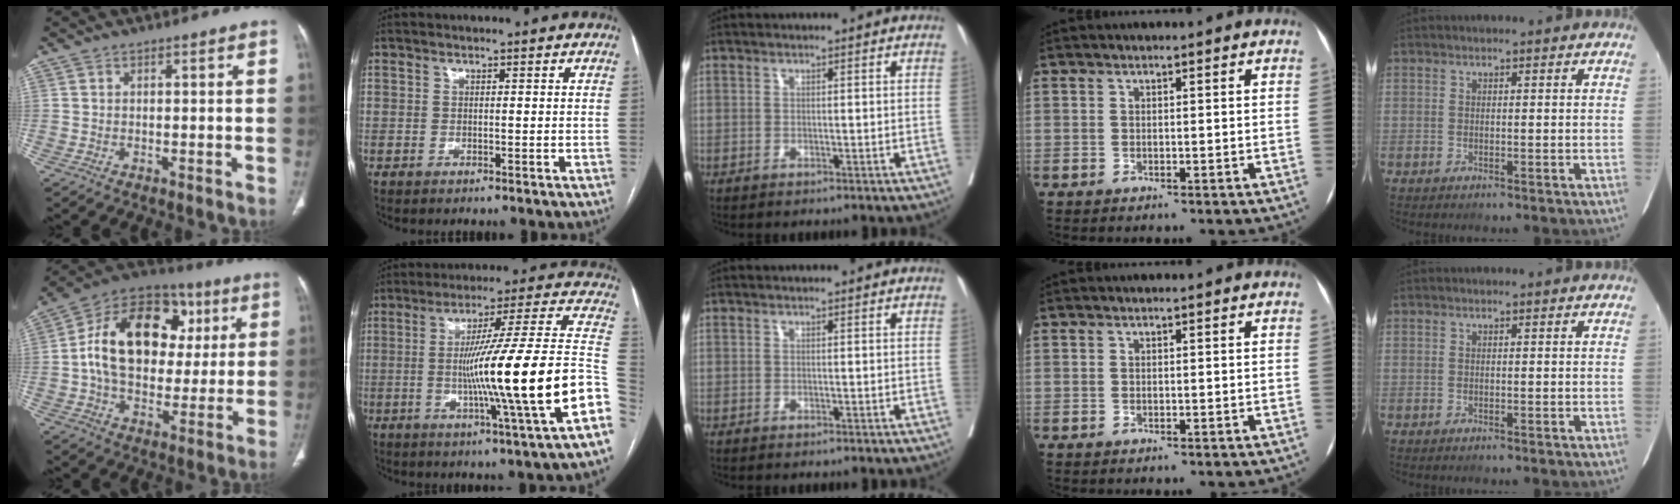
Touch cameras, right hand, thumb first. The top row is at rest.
{"thumb": {"total": 23.4, "force": [4.1, 16.2, 16.3], "torque": [-0.241, 0.022, 0.064]}, "index": {"total": 23.1, "force": [-5.5, -1.5, 22.4], "torque": [-0.276, 0.005, -0.098]}}